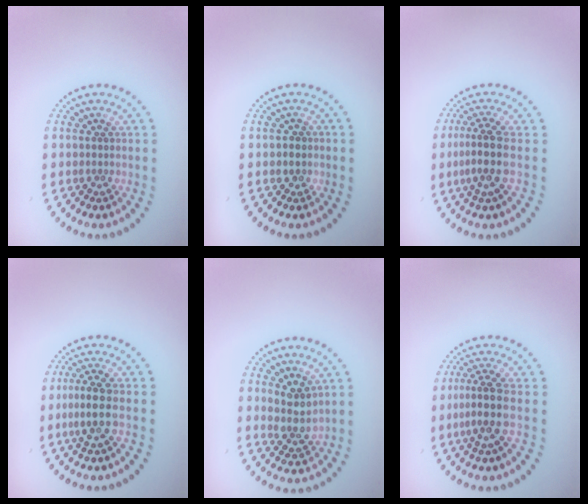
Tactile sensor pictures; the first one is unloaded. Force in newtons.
{"total": 1.1, "press": 1.0, "slide": 0.5}
{"total": 3.3, "press": 2.5, "slide": 2.2}
{"total": 2.9, "press": 2.7, "slide": 1.2}
{"total": 3.1, "press": 2.5, "slide": 1.8}
{"total": 3.3, "press": 2.5, "slide": 2.2}